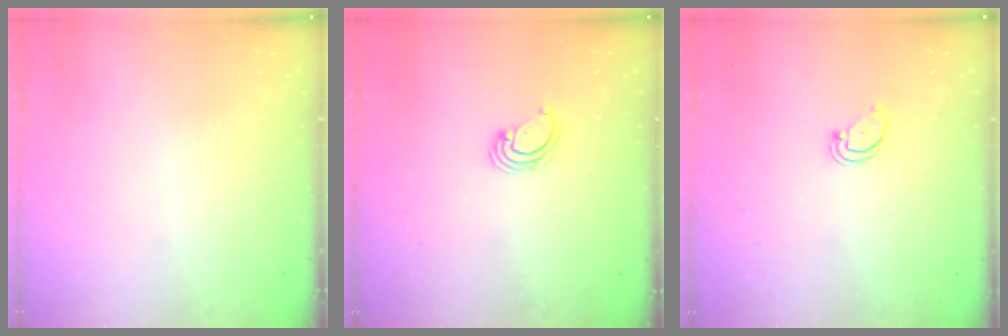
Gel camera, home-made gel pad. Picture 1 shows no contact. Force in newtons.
{"total": 2.8, "press": 2.8, "slide": 0.3}
{"total": 1.5, "press": 1.5, "slide": 0.2}